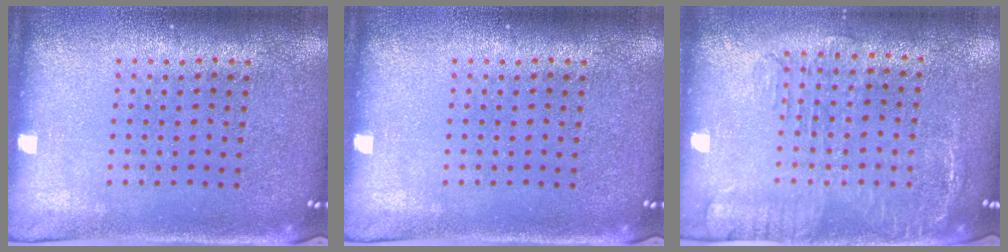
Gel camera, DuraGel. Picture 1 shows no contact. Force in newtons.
{"total": 0.0}
{"total": 1.9, "press": 1.5, "slide": 1.2}